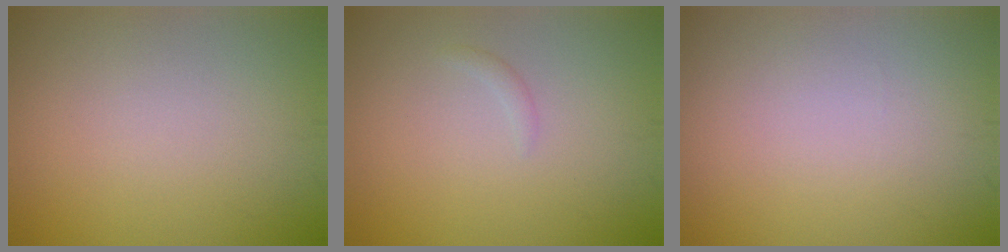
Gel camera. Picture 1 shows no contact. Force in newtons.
{"total": 0.6, "press": 0.6, "slide": 0.1}
{"total": 0.0}